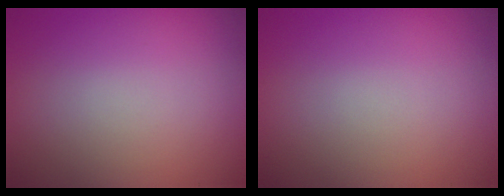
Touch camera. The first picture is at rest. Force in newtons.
{"total": 0.0}